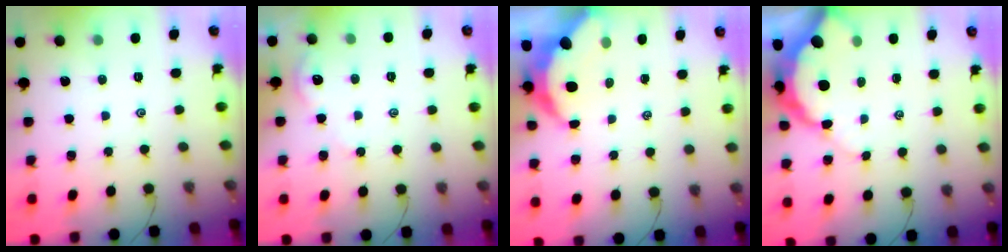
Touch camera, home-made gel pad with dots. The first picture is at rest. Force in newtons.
{"total": 1.7, "press": 1.7, "slide": 0.3}
{"total": 6.5, "press": 6.4, "slide": 0.9}
{"total": 8.3, "press": 8.2, "slide": 0.9}